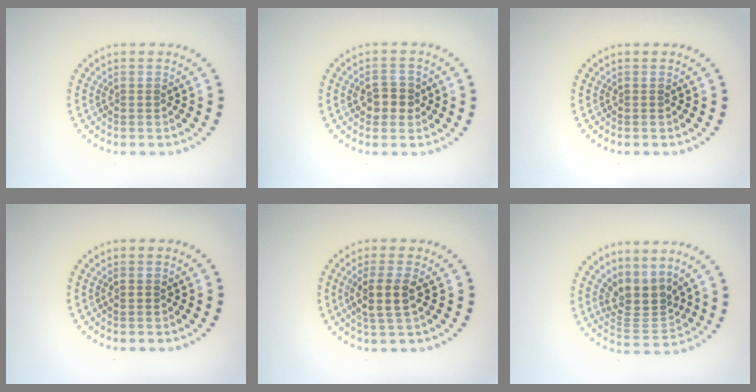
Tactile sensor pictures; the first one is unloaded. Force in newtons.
{"total": 2.6, "press": 2.5, "slide": 0.3}
{"total": 0.0}
{"total": 0.7, "press": 0.7, "slide": 0.1}
{"total": 2.9, "press": 2.5, "slide": 1.4}
{"total": 3.6, "press": 2.7, "slide": 2.4}